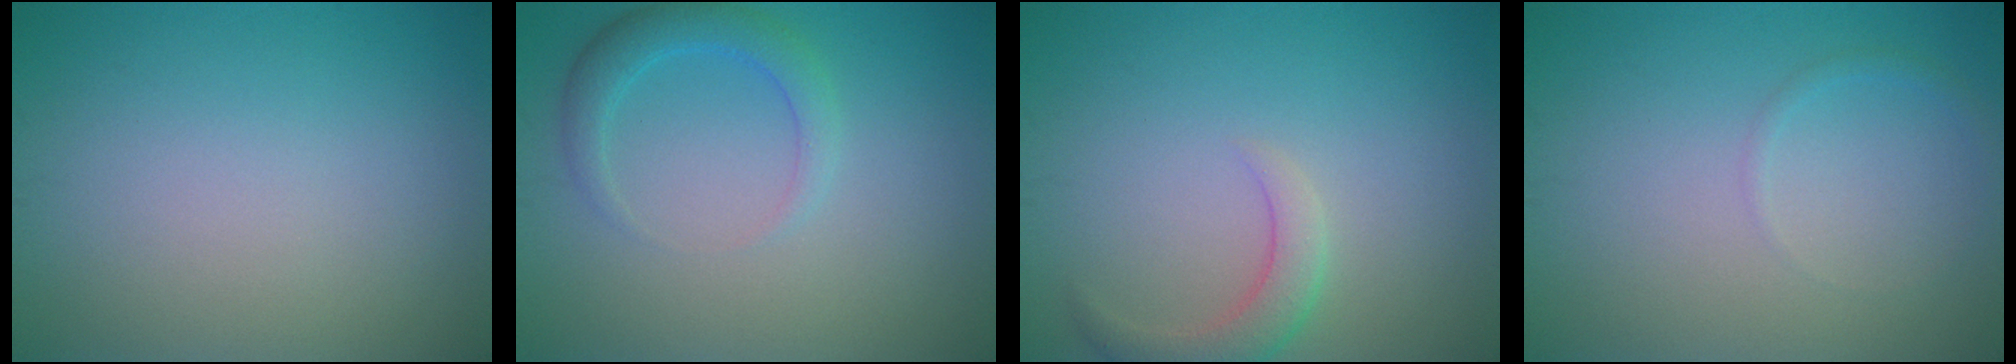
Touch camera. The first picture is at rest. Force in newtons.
{"total": 2.6, "press": 2.6, "slide": 0.2}
{"total": 2.7, "press": 2.7, "slide": 0.2}
{"total": 0.7, "press": 0.7, "slide": 0.1}